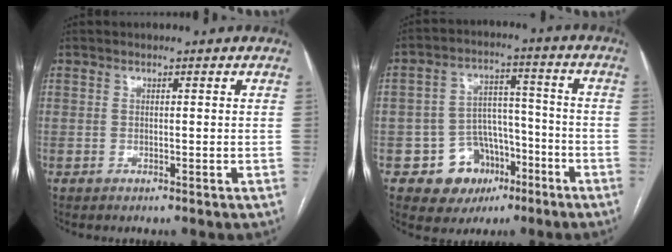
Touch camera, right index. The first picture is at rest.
{"total": 9.6, "force": [-4.6, 7.8, 3.2], "torque": [-0.035, 0.029, -0.062]}